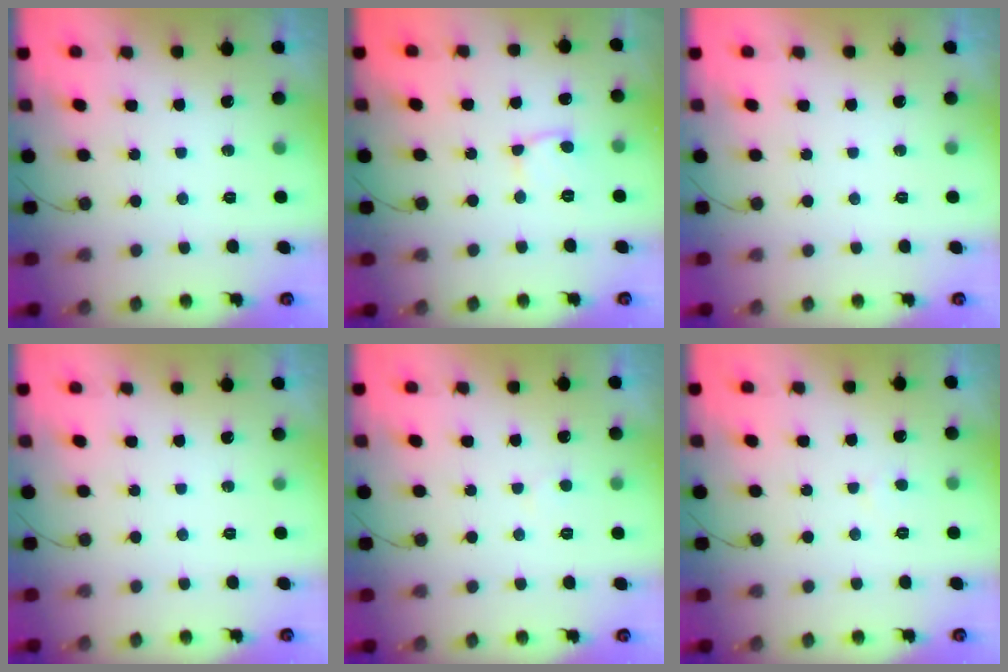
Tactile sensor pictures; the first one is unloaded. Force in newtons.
{"total": 5.0, "press": 5.0, "slide": 0.8}
{"total": 0.0}
{"total": 0.0}
{"total": 2.3, "press": 2.3, "slide": 0.3}
{"total": 1.1, "press": 1.1, "slide": 0.1}